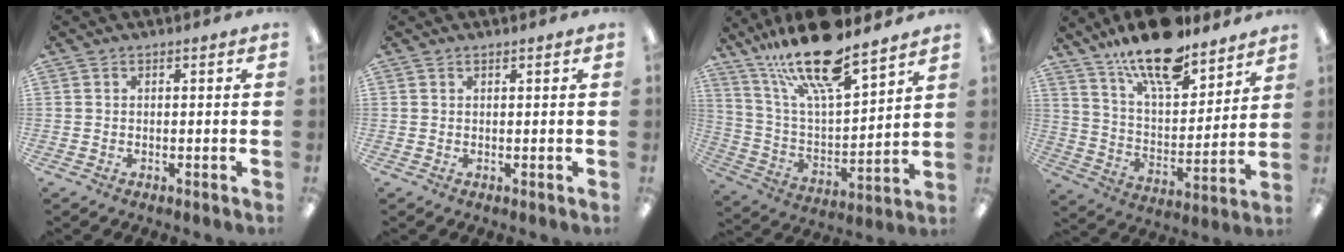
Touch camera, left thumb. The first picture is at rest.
{"total": 0.5, "force": [0.5, 0.1, 0.0], "torque": [-0.001, 0.000, 0.010]}
{"total": 20.1, "force": [15.7, 5.1, 11.4], "torque": [-0.215, -0.098, 0.271]}
{"total": 17.2, "force": [14.2, 5.1, 8.2], "torque": [-0.146, -0.092, 0.246]}